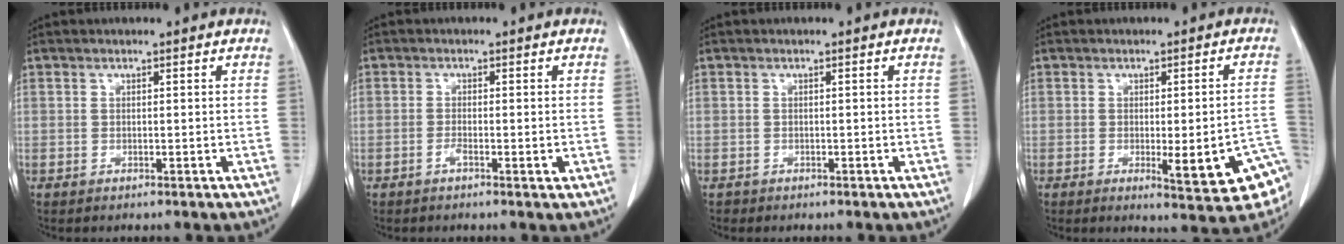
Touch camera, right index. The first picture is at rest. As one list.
[{"total": 2.3, "force": [-0.9, 0.4, 2.0], "torque": [-0.032, -0.001, -0.015]}, {"total": 0.6, "force": [-0.3, 0.5, -0.2], "torque": [0.004, 0.005, -0.008]}, {"total": 11.8, "force": [-4.1, 2.0, 10.9], "torque": [-0.073, 0.010, -0.043]}]